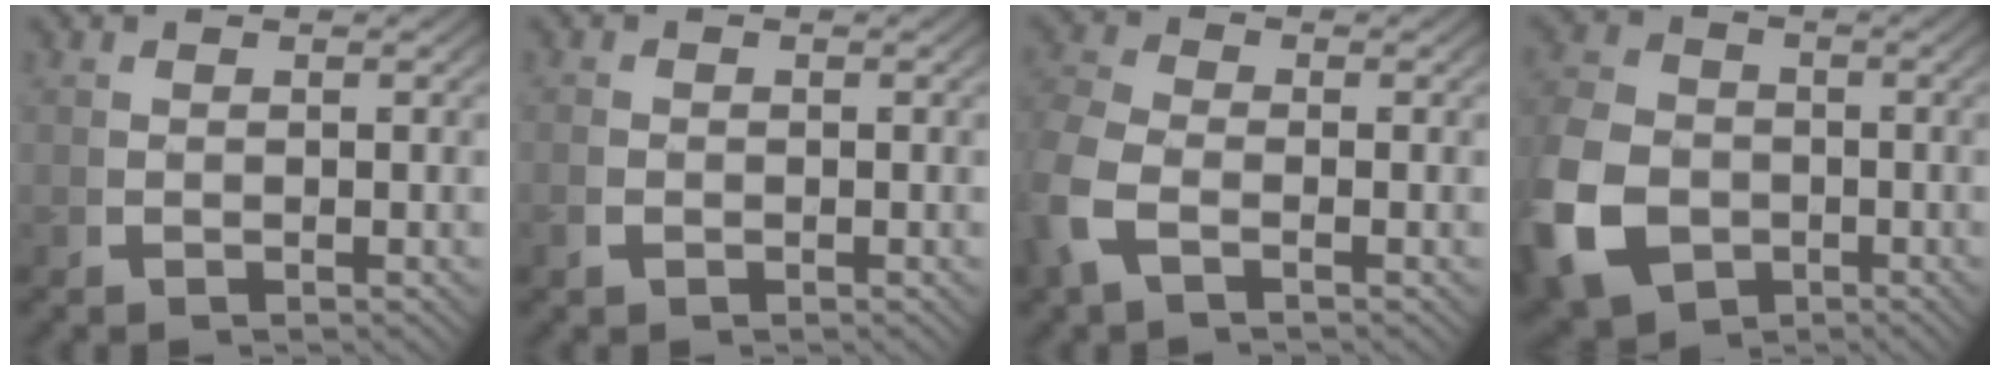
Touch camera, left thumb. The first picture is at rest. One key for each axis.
{"total": 0.9, "fx": -0.4, "fy": 0.7, "fz": 0.4, "tx": -0.015, "ty": -0.006, "tz": -0.006}
{"total": 4.1, "fx": -0.8, "fy": 3.0, "fz": 2.8, "tx": -0.082, "ty": -0.005, "tz": -0.019}
{"total": 11.3, "fx": -3.0, "fy": 8.8, "fz": 6.3, "tx": -0.157, "ty": -0.051, "tz": -0.031}